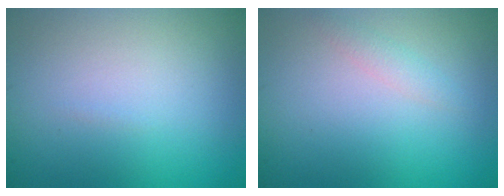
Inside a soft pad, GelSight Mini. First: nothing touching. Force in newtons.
{"total": 1.1, "press": 1.1, "slide": 0.0}